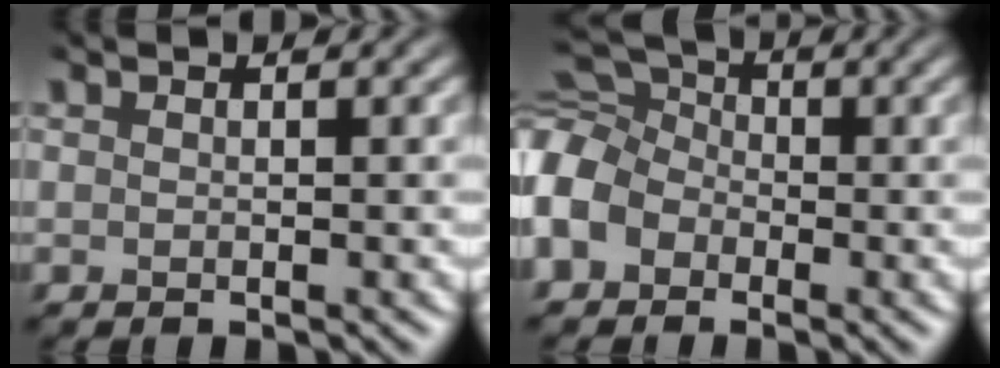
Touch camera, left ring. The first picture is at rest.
{"total": 6.8, "force": [-1.4, 5.3, 3.9], "torque": [-0.099, 0.019, -0.043]}